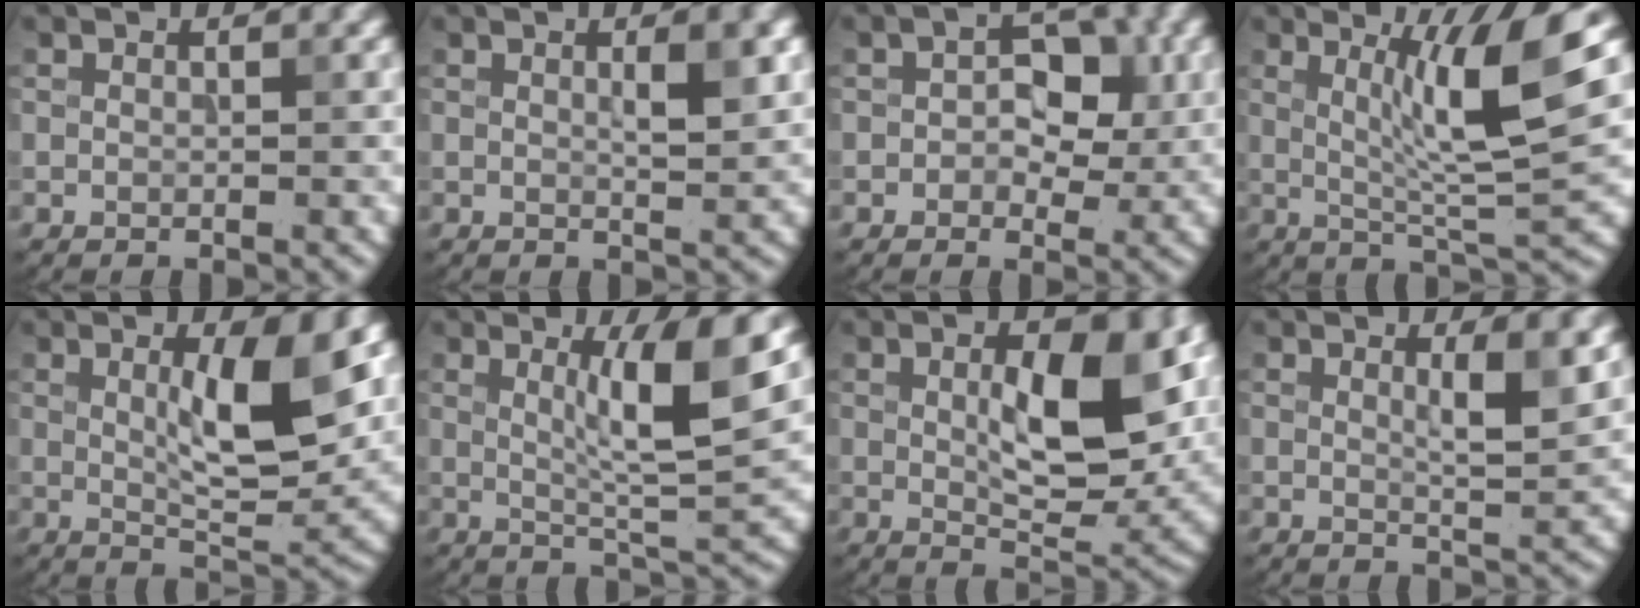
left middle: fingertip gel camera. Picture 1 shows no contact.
{"total": 2.7, "force": [0.8, 0.6, 2.5], "torque": [-0.036, 0.001, 0.013]}
{"total": 5.0, "force": [0.5, 3.2, 3.7], "torque": [-0.039, 0.000, -0.002]}
{"total": 8.2, "force": [2.3, 1.1, 7.8], "torque": [-0.126, -0.005, 0.043]}
{"total": 7.0, "force": [1.5, 1.9, 6.6], "torque": [-0.102, -0.005, 0.027]}
{"total": 6.8, "force": [2.1, 1.0, 6.4], "torque": [-0.099, -0.005, 0.036]}
{"total": 9.1, "force": [1.5, 3.8, 8.2], "torque": [-0.123, -0.004, 0.031]}
{"total": 3.4, "force": [1.2, 0.7, 3.1], "torque": [-0.043, -0.005, 0.019]}